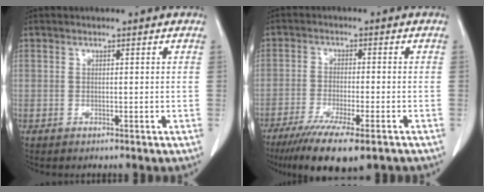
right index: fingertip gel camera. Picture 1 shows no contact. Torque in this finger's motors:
{"motor_torque": [1.33, -0.81, 0.42, 0.16]}